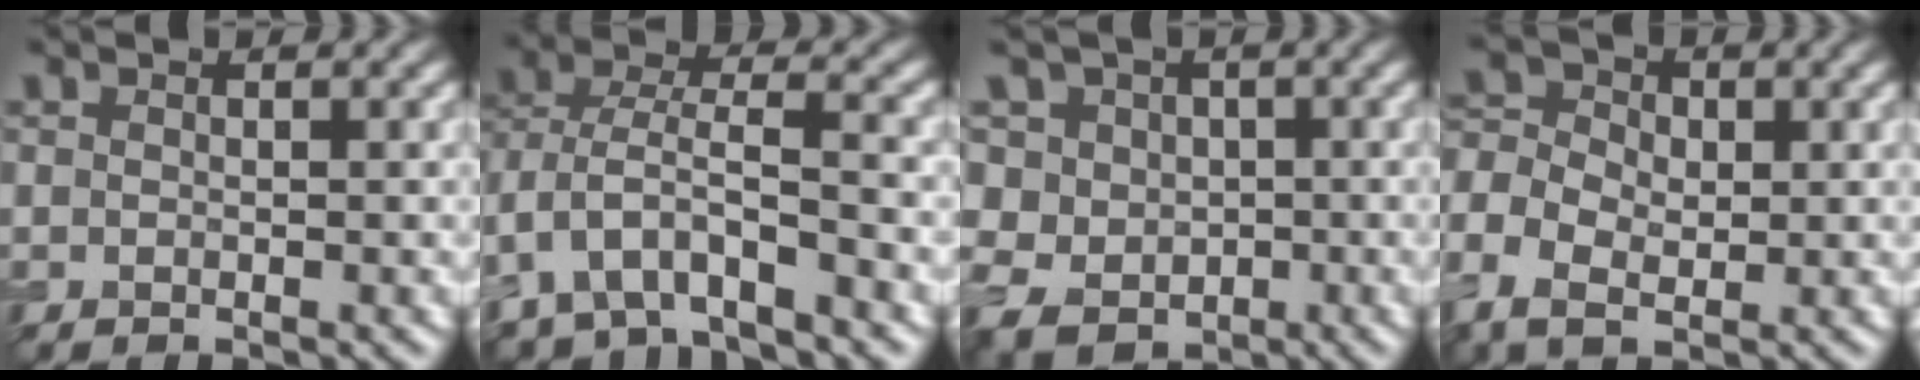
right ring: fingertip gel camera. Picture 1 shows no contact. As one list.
[{"total": 5.9, "force": [-3.3, 2.7, 4.1], "torque": [-0.086, 0.000, -0.069]}, {"total": 7.6, "force": [1.2, 6.9, 2.9], "torque": [-0.068, 0.025, -0.010]}, {"total": 5.7, "force": [-1.2, 4.4, 3.5], "torque": [-0.086, 0.002, -0.023]}]